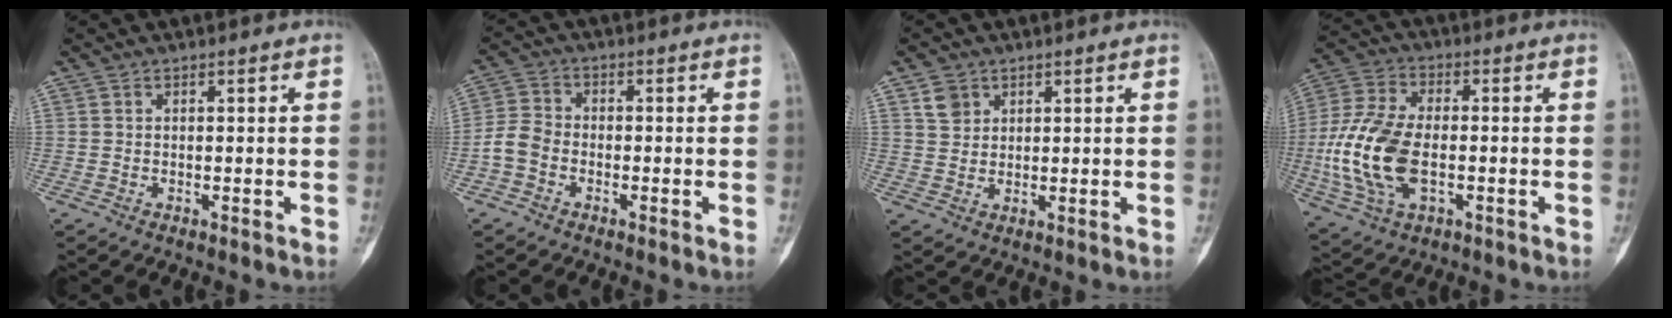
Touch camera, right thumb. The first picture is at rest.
{"total": 4.8, "force": [-1.8, 3.7, 2.4], "torque": [-0.040, 0.014, -0.046]}
{"total": 3.6, "force": [2.0, 2.8, 1.1], "torque": [-0.007, -0.009, 0.041]}
{"total": 16.4, "force": [-2.5, 9.1, 13.4], "torque": [-0.289, 0.006, -0.044]}